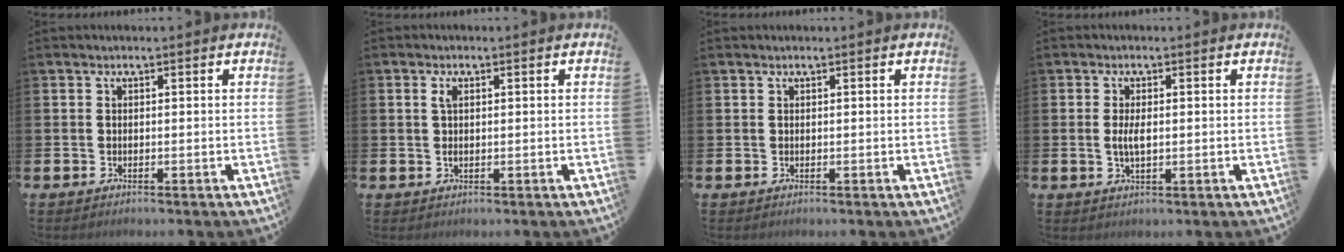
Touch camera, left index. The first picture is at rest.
{"total": 1.6, "force": [0.8, 0.9, 1.0], "torque": [-0.021, 0.003, 0.013]}
{"total": 0.0}
{"total": 2.7, "force": [-0.1, 1.1, 2.5], "torque": [-0.048, 0.003, -0.003]}